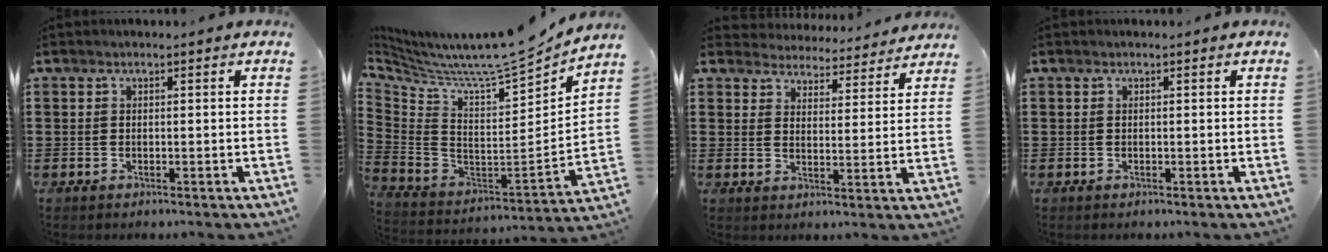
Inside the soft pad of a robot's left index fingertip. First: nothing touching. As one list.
[{"total": 8.6, "force": [7.9, -0.5, 3.4], "torque": [-0.094, -0.076, 0.118]}, {"total": 4.3, "force": [4.3, 0.3, -0.3], "torque": [-0.020, -0.033, 0.072]}, {"total": 0.0}]